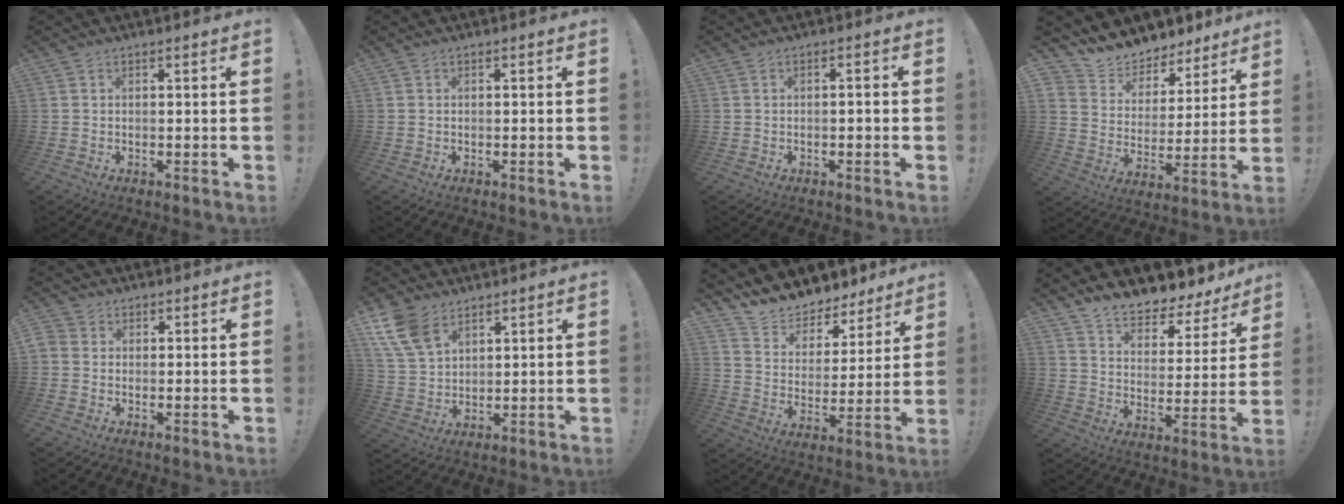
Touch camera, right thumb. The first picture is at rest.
{"total": 0.0}
{"total": 1.6, "force": [-0.9, 0.3, 1.3], "torque": [-0.025, 0.007, -0.016]}
{"total": 8.9, "force": [8.1, 3.9, 0.2], "torque": [-0.016, -0.080, 0.149]}
{"total": 2.4, "force": [0.1, 2.2, 1.1], "torque": [-0.019, 0.006, 0.004]}
{"total": 10.7, "force": [6.7, 6.3, 5.4], "torque": [-0.114, -0.023, 0.133]}
{"total": 10.5, "force": [9.9, 3.6, 0.9], "torque": [-0.034, -0.094, 0.179]}
{"total": 9.2, "force": [8.6, 2.5, 2.0], "torque": [-0.046, -0.079, 0.154]}